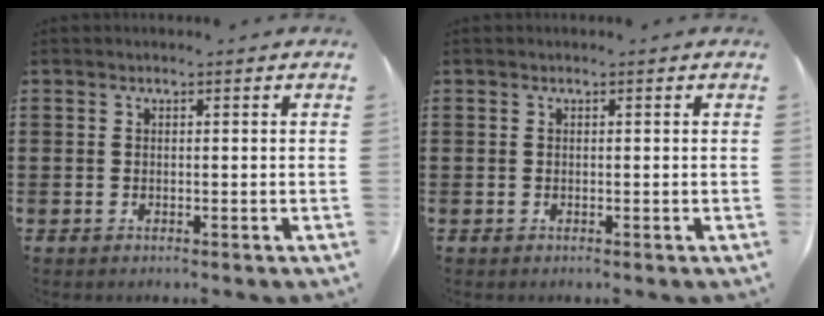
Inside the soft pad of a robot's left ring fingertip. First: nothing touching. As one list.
[{"total": 0.0}]